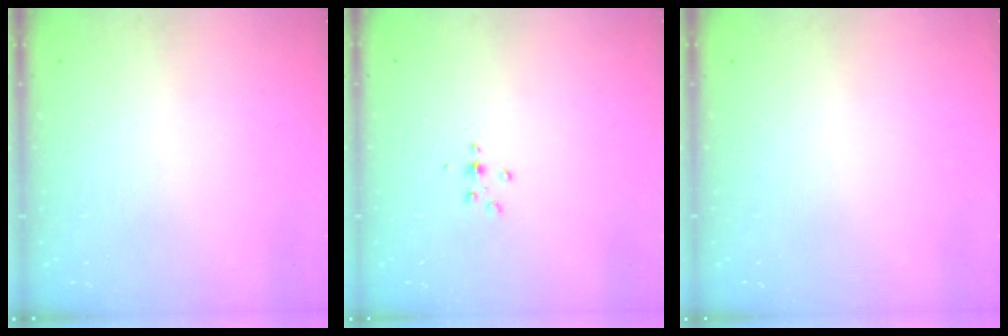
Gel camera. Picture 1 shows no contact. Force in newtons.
{"total": 2.9, "press": 2.9, "slide": 0.4}
{"total": 0.0}